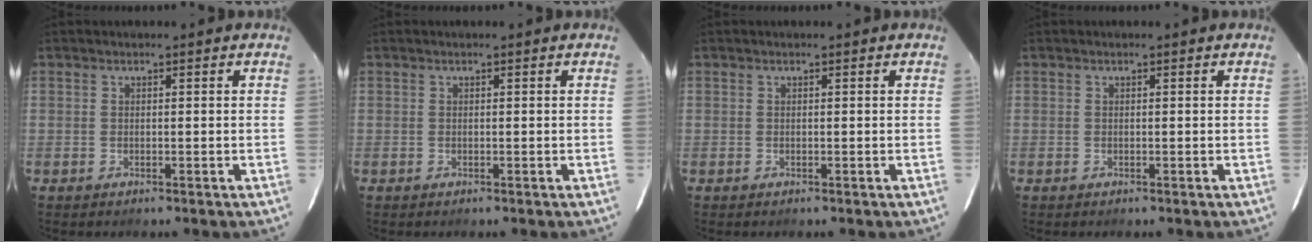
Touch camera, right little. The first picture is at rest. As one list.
[{"total": 0.0}, {"total": 0.0}, {"total": 0.0}]